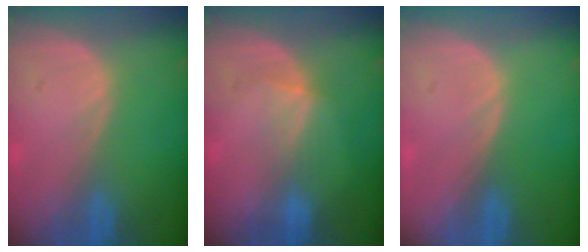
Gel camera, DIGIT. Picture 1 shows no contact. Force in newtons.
{"total": 2.7, "press": 2.4, "slide": 1.2}
{"total": 0.0}